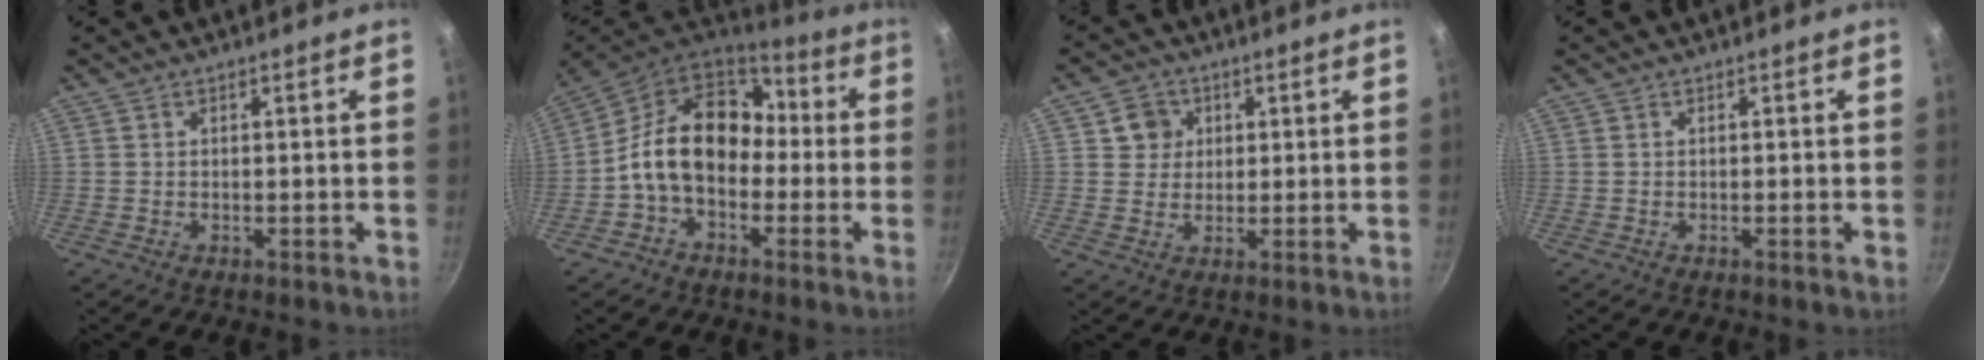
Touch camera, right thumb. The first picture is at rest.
{"total": 16.0, "force": [-0.9, 11.8, 10.8], "torque": [-0.149, 0.047, -0.036]}
{"total": 5.1, "force": [1.5, 4.7, 1.2], "torque": [0.018, 0.002, 0.021]}
{"total": 0.6, "force": [-0.3, -0.1, 0.6], "torque": [-0.009, -0.001, -0.007]}